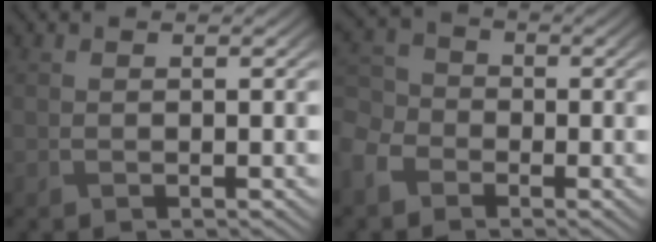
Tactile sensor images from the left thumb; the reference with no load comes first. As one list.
[{"total": 6.6, "force": [-3.4, 4.8, 2.8], "torque": [-0.092, -0.007, -0.086]}]